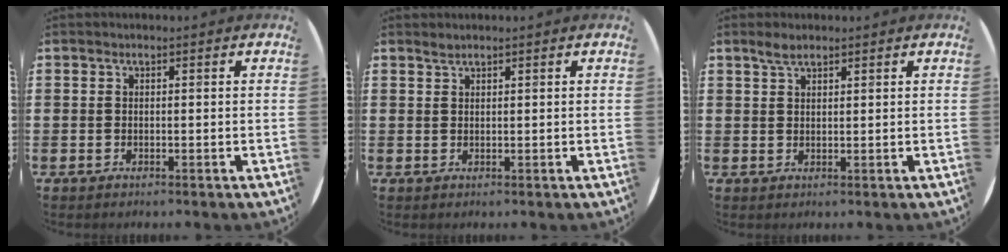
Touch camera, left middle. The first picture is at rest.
{"total": 0.8, "force": [0.8, 0.0, 0.1], "torque": [-0.003, -0.001, 0.015]}
{"total": 2.1, "force": [1.6, 0.7, 1.1], "torque": [-0.016, 0.001, 0.028]}